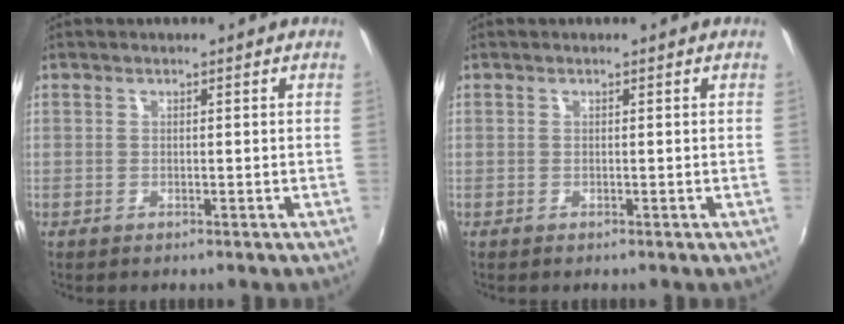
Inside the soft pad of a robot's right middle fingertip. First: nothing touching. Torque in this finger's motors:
{"motor_torque": [0.04, -0.09, 0.06, 0.00]}